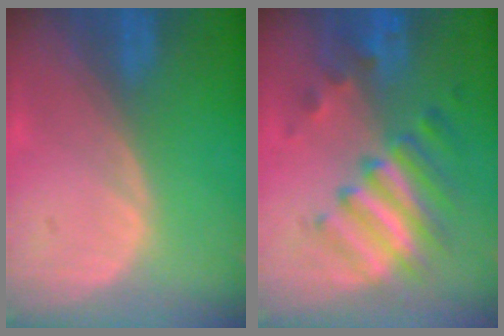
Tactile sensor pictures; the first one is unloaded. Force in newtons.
{"total": 7.7, "press": 7.7, "slide": 1.0}